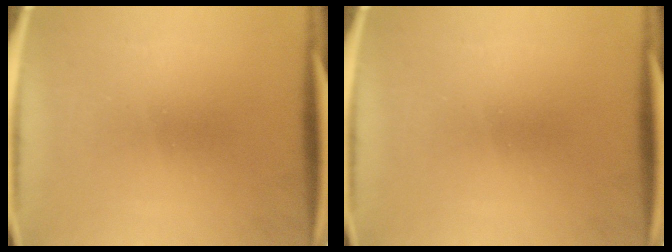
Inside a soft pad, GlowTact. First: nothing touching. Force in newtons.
{"total": 0.0}